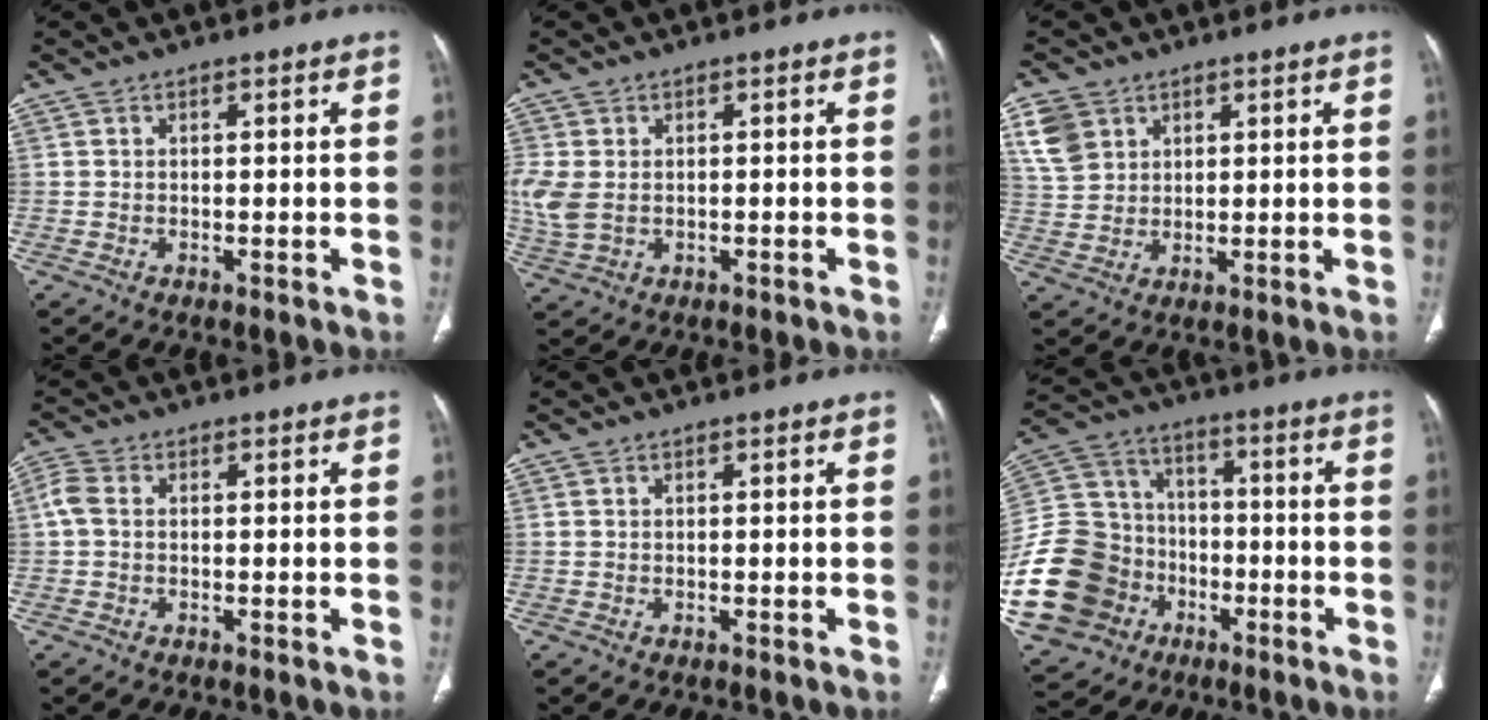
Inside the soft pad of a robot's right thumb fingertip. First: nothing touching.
{"total": 6.3, "force": [-0.3, 4.4, 4.6], "torque": [-0.127, 0.003, 0.002]}
{"total": 6.4, "force": [3.3, 4.9, 2.5], "torque": [-0.035, -0.006, 0.073]}
{"total": 2.9, "force": [0.1, 2.0, 2.2], "torque": [-0.057, 0.008, -0.005]}
{"total": 0.0}
{"total": 25.6, "force": [-7.9, 21.0, 12.2], "torque": [-0.281, 0.069, -0.126]}